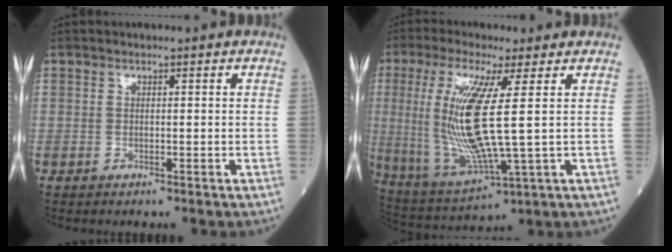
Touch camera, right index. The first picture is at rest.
{"total": 14.5, "force": [1.9, 1.1, 14.4], "torque": [-0.321, -0.018, 0.042]}